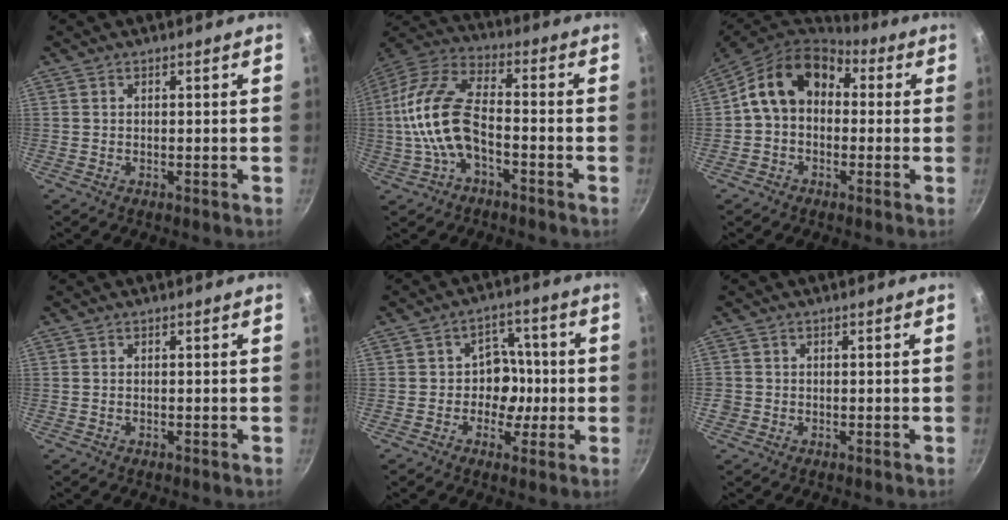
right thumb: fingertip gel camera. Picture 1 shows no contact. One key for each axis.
{"total": 15.0, "fx": -3.4, "fy": 7.5, "fz": 12.5, "tx": -0.243, "ty": 0.040, "tz": -0.080}
{"total": 13.7, "fx": 0.9, "fy": 10.9, "fz": 8.2, "tx": -0.114, "ty": 0.051, "tz": -0.006}
{"total": 0.0}
{"total": 7.4, "fx": -1.1, "fy": 6.3, "fz": 3.7, "tx": 0.004, "ty": 0.016, "tz": -0.024}
{"total": 1.6, "fx": -0.5, "fy": 1.5, "fz": 0.3, "tx": -0.003, "ty": 0.003, "tz": -0.008}